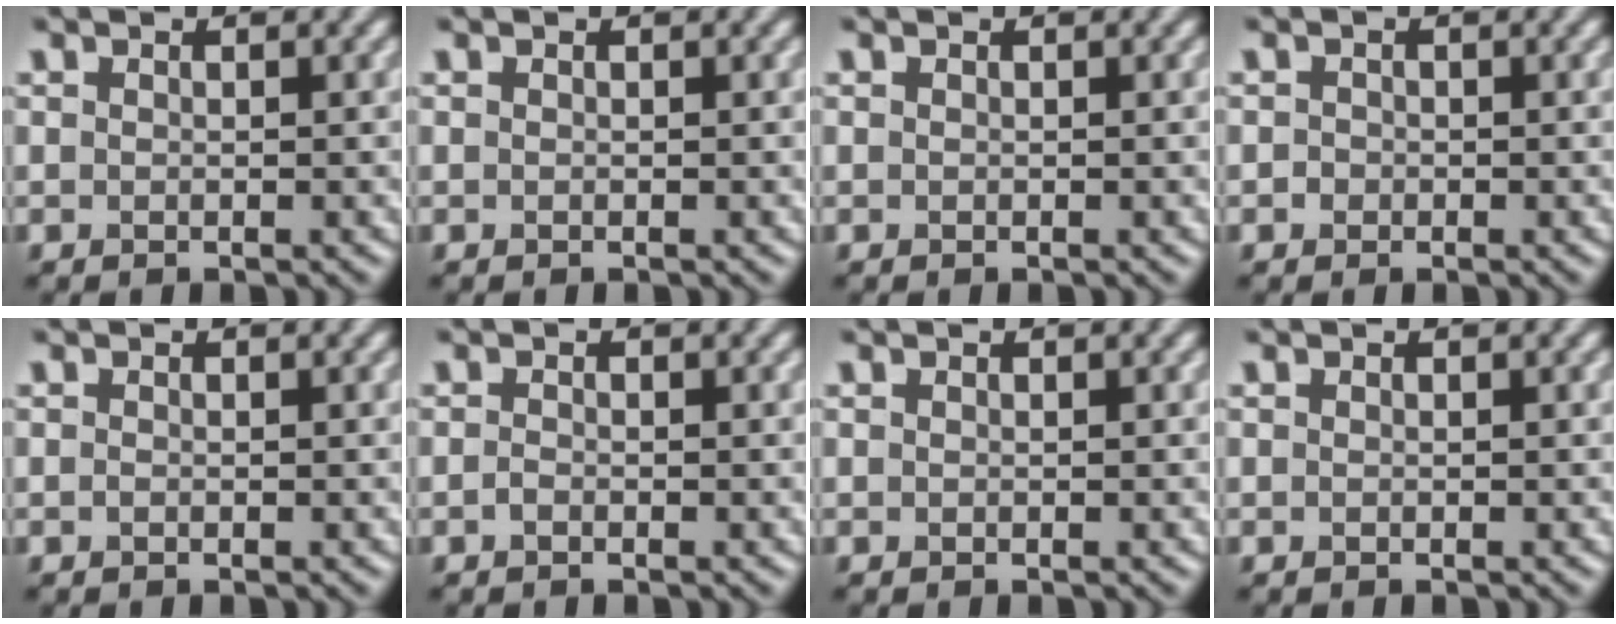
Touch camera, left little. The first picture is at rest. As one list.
[{"total": 0.0}, {"total": 0.0}, {"total": 0.7, "force": [-0.3, 0.6, 0.2], "torque": [0.000, -0.002, -0.007]}, {"total": 0.0}, {"total": 0.5, "force": [-0.3, 0.2, 0.3], "torque": [-0.008, -0.001, -0.007]}, {"total": 0.0}, {"total": 0.0}]